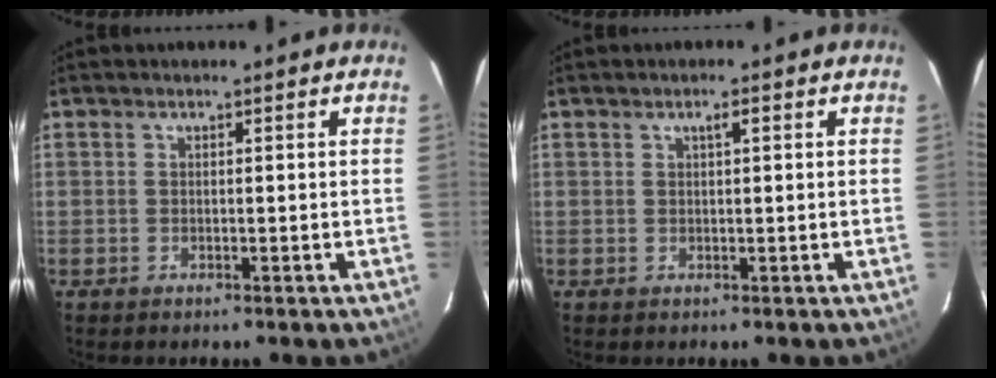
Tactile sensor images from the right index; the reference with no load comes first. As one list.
[{"total": 1.3, "force": [0.5, 0.3, 1.1], "torque": [-0.019, 0.006, 0.008]}]